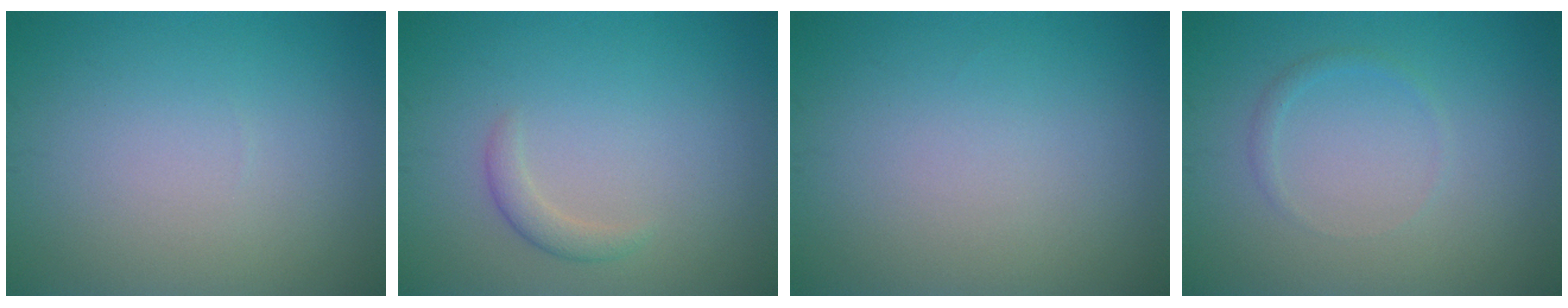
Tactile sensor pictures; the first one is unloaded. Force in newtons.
{"total": 1.4, "press": 1.4, "slide": 0.1}
{"total": 0.0}
{"total": 0.8, "press": 0.8, "slide": 0.1}